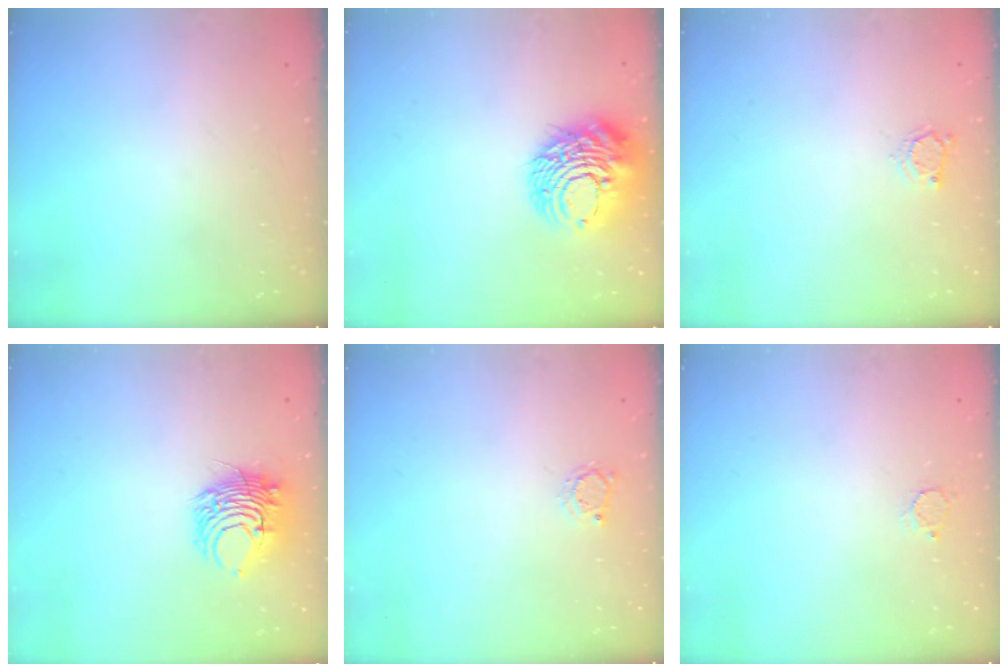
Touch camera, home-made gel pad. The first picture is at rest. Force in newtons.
{"total": 14.0, "press": 14.0, "slide": 1.3}
{"total": 3.2, "press": 3.2, "slide": 0.5}
{"total": 8.7, "press": 8.7, "slide": 0.9}
{"total": 2.6, "press": 2.6, "slide": 0.4}
{"total": 2.3, "press": 2.3, "slide": 0.2}